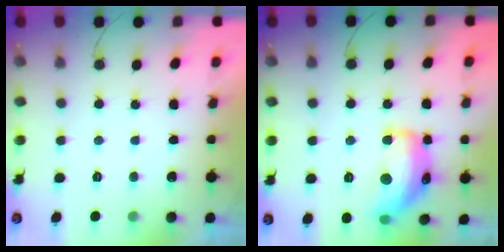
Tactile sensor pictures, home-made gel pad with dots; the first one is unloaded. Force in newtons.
{"total": 16.5, "press": 16.5, "slide": 0.7}